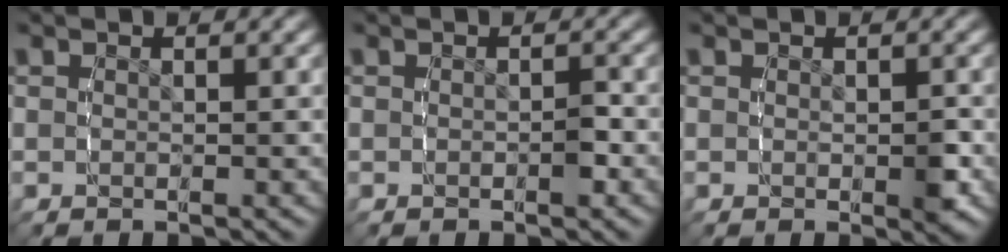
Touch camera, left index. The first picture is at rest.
{"total": 0.8, "force": [-0.4, 0.4, 0.5], "torque": [-0.004, 0.004, -0.010]}
{"total": 1.0, "force": [-0.3, 0.4, 0.8], "torque": [-0.008, -0.002, -0.001]}